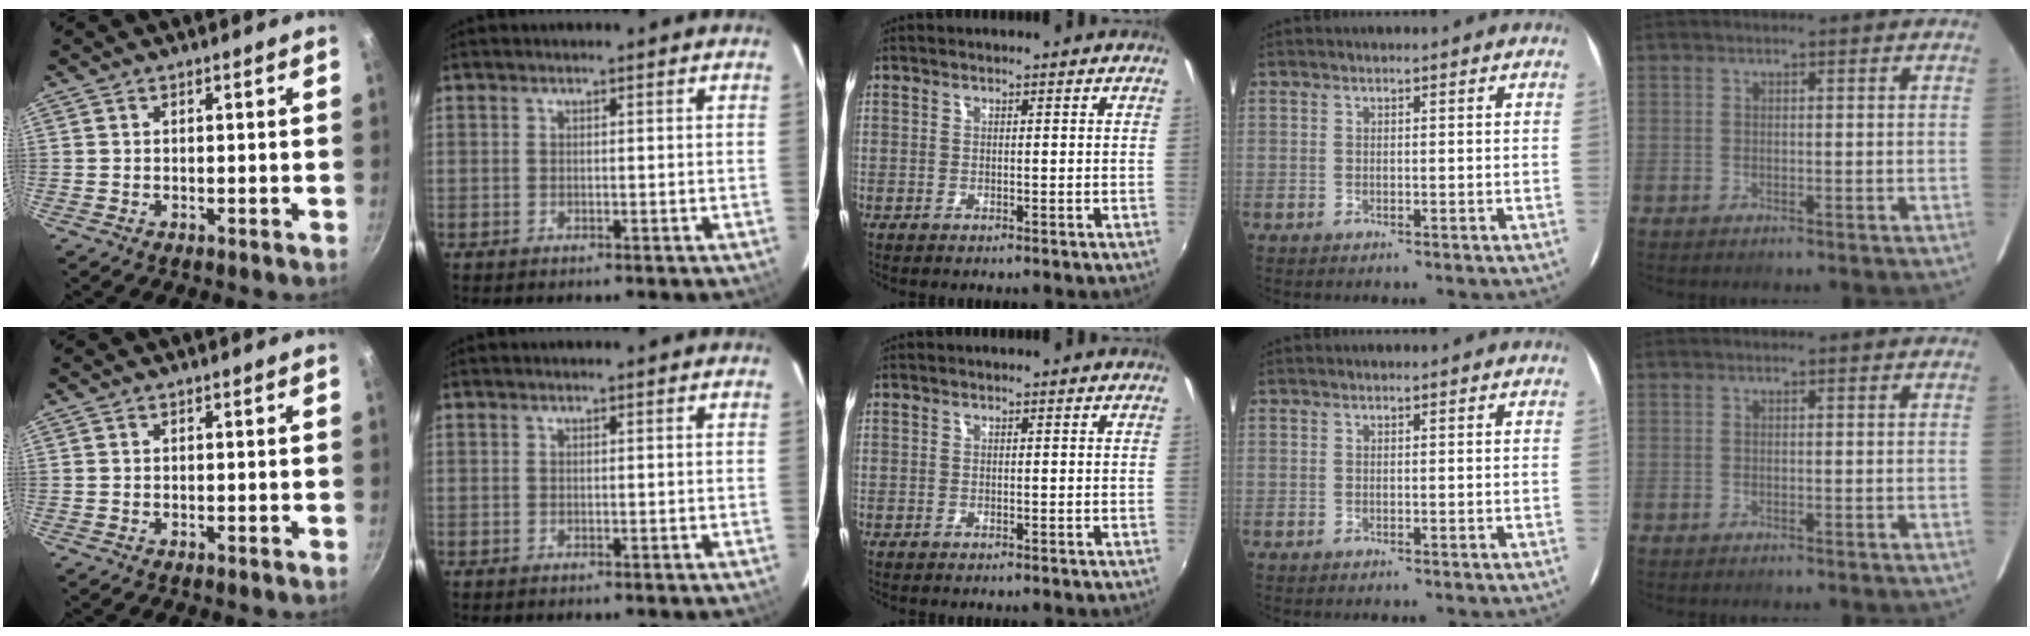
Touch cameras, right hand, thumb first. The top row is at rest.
{}